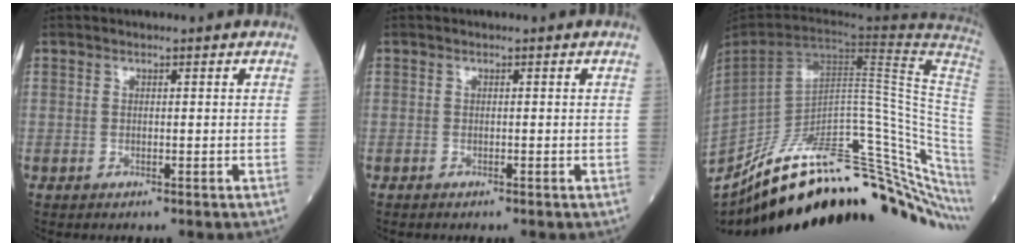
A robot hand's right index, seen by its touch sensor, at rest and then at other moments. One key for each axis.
{"total": 0.0}
{"total": 34.5, "fx": -23.1, "fy": 5.5, "fz": 25.1, "tx": -0.309, "ty": -0.014, "tz": -0.339}